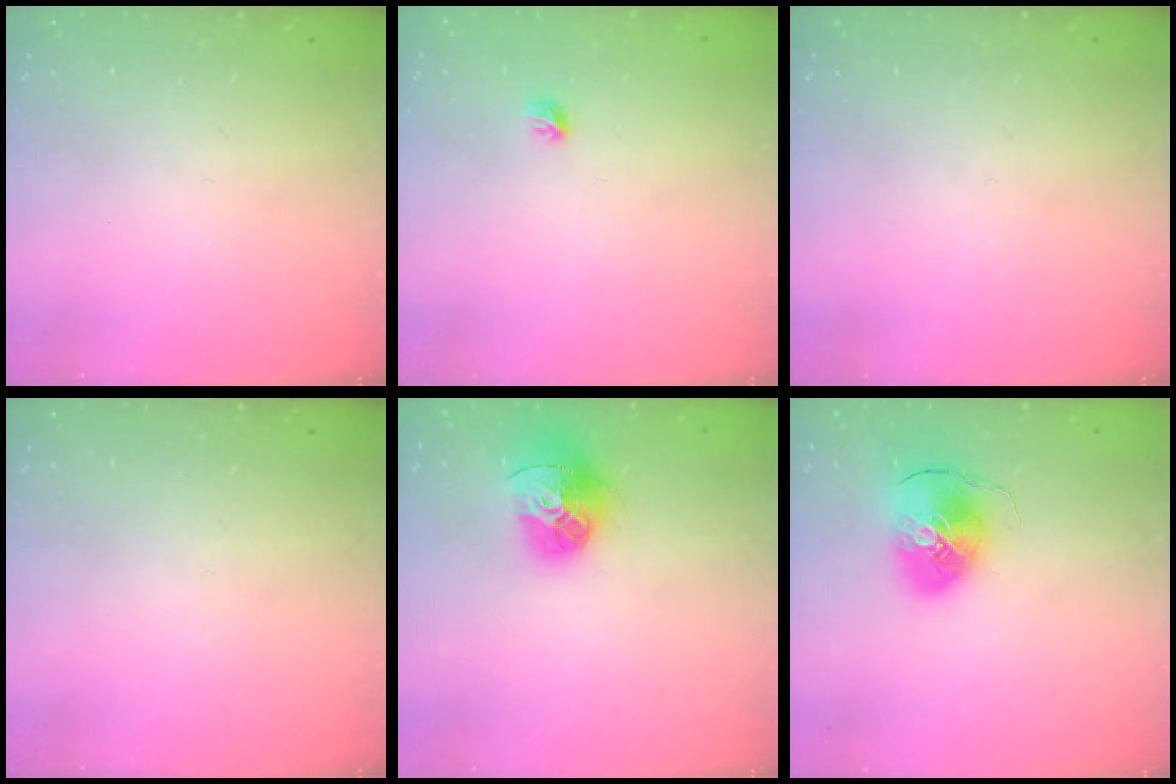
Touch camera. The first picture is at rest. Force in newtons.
{"total": 4.2, "press": 4.1, "slide": 1.0}
{"total": 0.0}
{"total": 0.0}
{"total": 15.5, "press": 15.4, "slide": 1.7}
{"total": 9.3, "press": 9.2, "slide": 1.0}